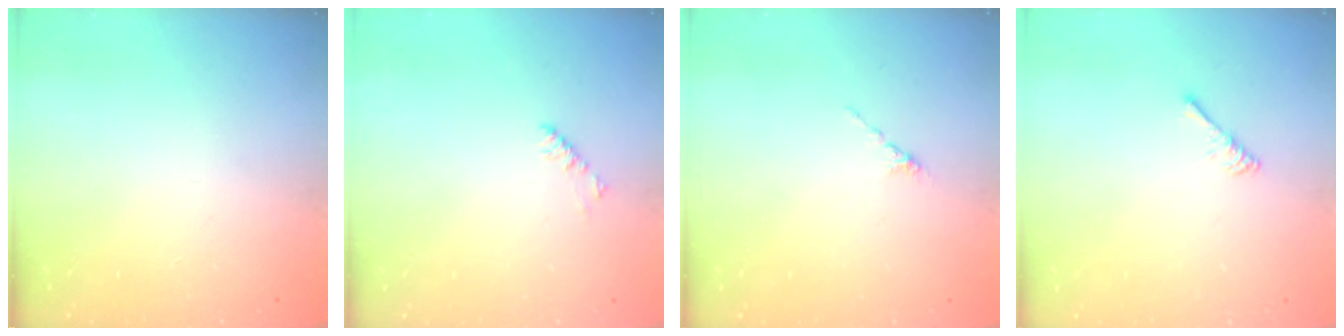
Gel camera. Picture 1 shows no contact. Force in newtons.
{"total": 3.4, "press": 3.3, "slide": 0.5}
{"total": 0.0}
{"total": 2.5, "press": 2.5, "slide": 0.4}